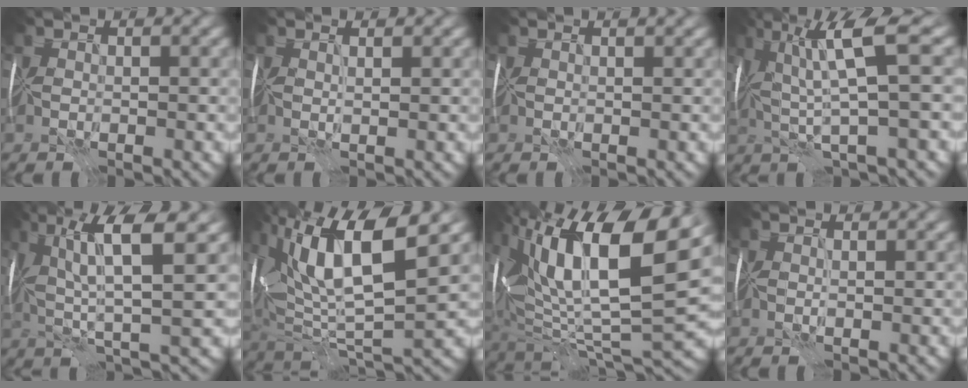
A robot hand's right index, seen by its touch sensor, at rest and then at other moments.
{"total": 0.5, "force": [0.1, -0.2, 0.5], "torque": [-0.006, -0.005, -0.001]}
{"total": 1.3, "force": [1.0, 0.2, 0.8], "torque": [-0.014, 0.006, 0.007]}
{"total": 7.7, "force": [1.4, 0.9, 7.5], "torque": [-0.139, 0.008, 0.026]}
{"total": 8.5, "force": [2.3, 1.5, 8.1], "torque": [-0.146, 0.007, 0.039]}
{"total": 11.5, "force": [4.0, 3.6, 10.2], "torque": [-0.180, 0.009, 0.066]}
{"total": 14.4, "force": [4.7, 6.0, 12.2], "torque": [-0.204, 0.012, 0.072]}
{"total": 0.0}